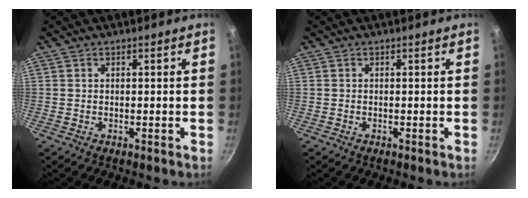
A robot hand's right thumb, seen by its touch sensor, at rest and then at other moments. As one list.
[{"total": 0.0}]